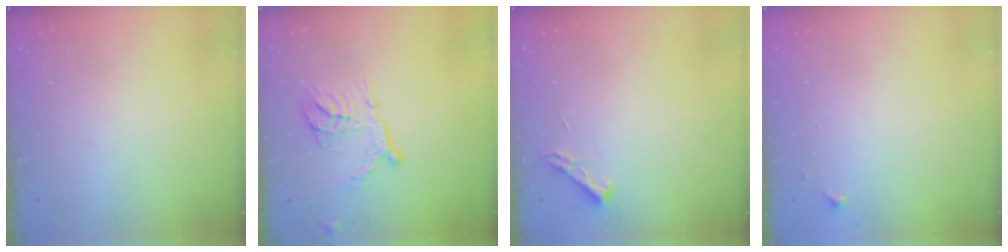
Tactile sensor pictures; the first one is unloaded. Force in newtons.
{"total": 14.7, "press": 14.7, "slide": 1.6}
{"total": 4.3, "press": 4.2, "slide": 0.7}
{"total": 3.3, "press": 3.2, "slide": 0.4}